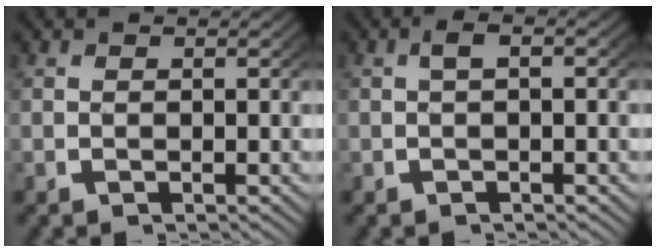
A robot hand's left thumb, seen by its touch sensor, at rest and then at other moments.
{"total": 1.3, "force": [-0.1, 0.3, 1.3], "torque": [-0.024, 0.004, -0.001]}